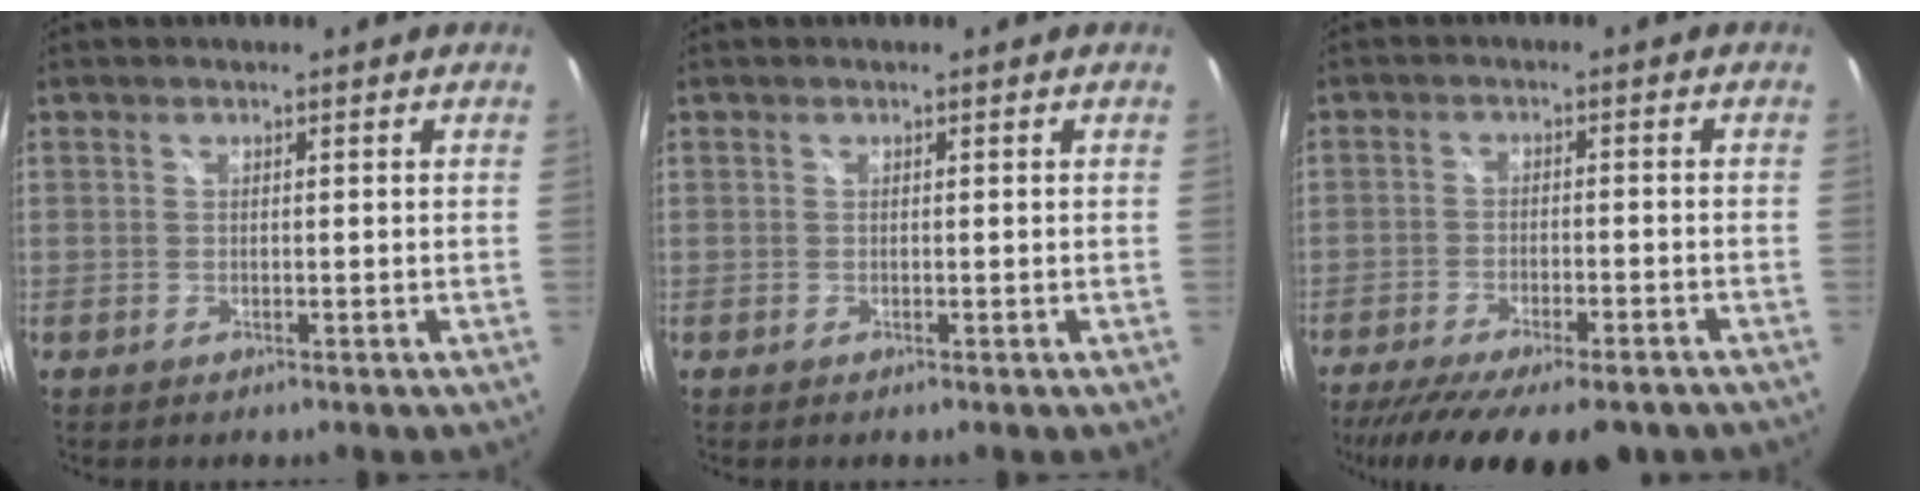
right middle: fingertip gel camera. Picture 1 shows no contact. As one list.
[{"total": 0.0}, {"total": 17.2, "force": [-13.4, 4.7, 9.6], "torque": [-0.190, -0.048, -0.196]}]